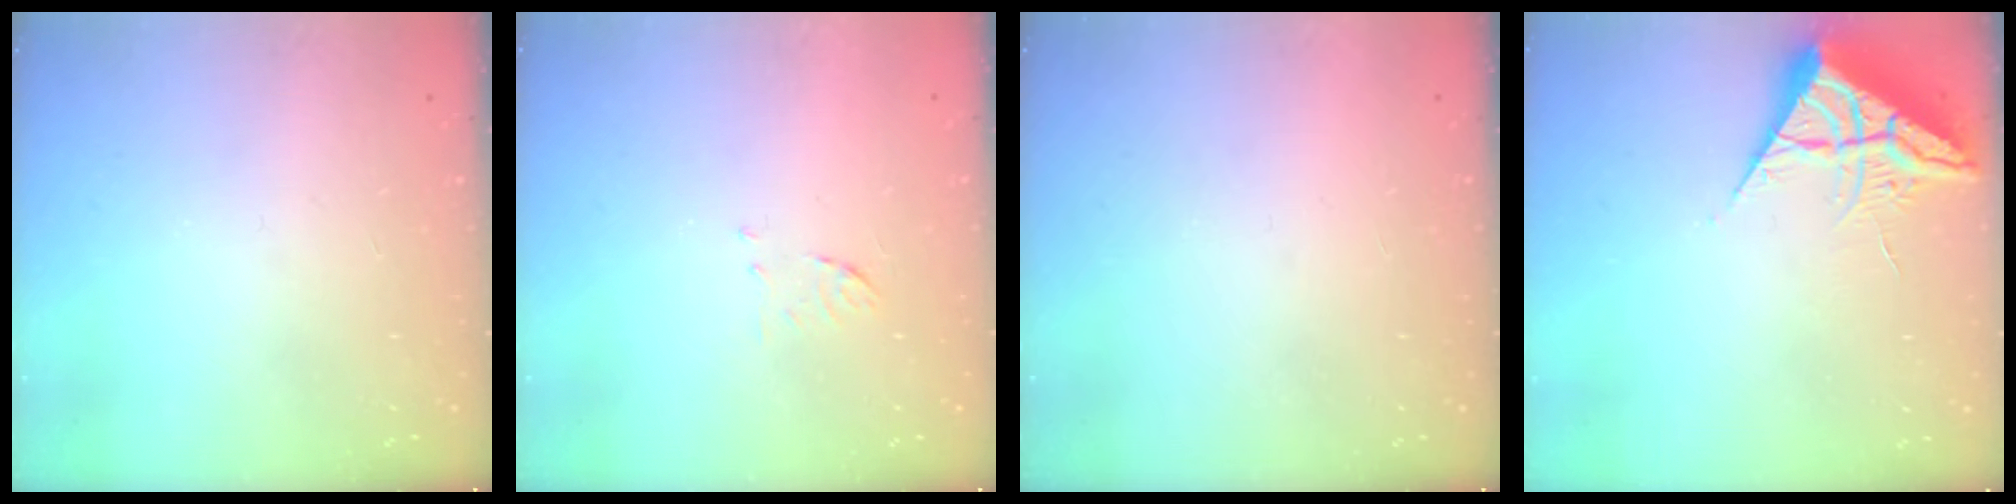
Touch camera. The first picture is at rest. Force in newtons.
{"total": 5.4, "press": 5.3, "slide": 1.0}
{"total": 1.5, "press": 1.5, "slide": 0.1}
{"total": 7.1, "press": 7.1, "slide": 0.4}